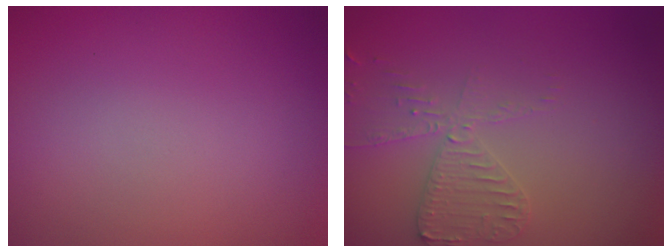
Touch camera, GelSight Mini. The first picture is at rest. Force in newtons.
{"total": 3.1, "press": 2.8, "slide": 1.3}